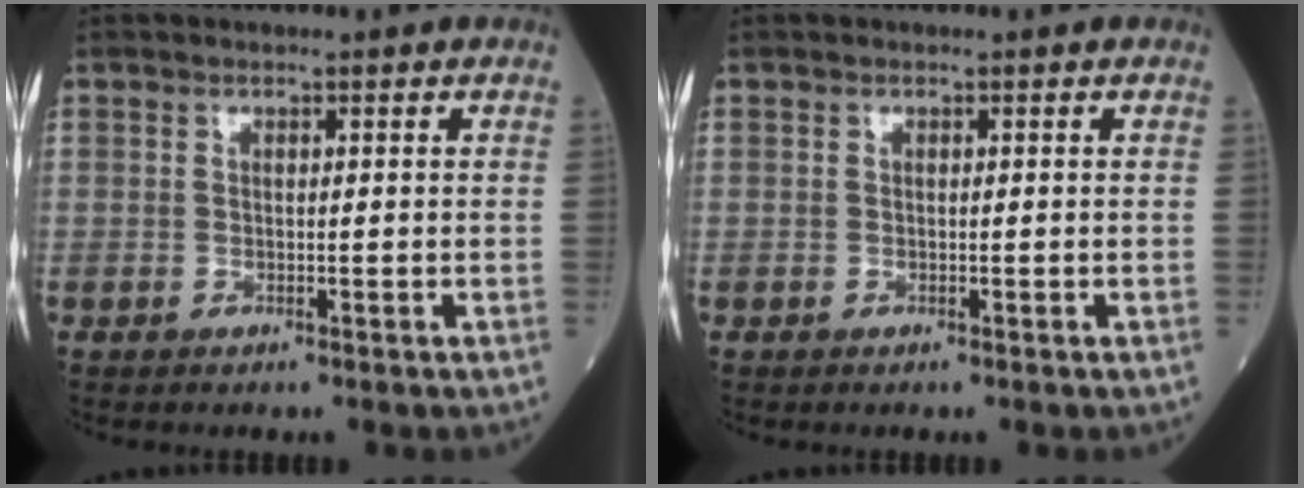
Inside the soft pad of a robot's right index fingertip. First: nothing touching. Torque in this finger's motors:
{"motor_torque": [0.01, 0.01, -0.03, -0.01]}